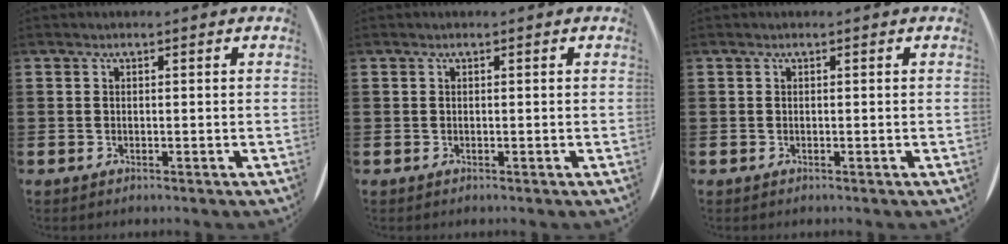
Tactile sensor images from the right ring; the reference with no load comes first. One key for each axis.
{"total": 0.0}
{"total": 0.0}